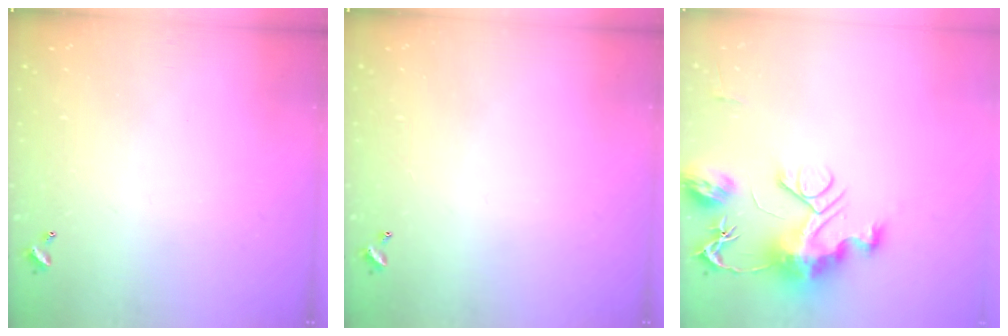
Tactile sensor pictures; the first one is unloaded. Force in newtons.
{"total": 0.0}
{"total": 13.2, "press": 13.2, "slide": 1.1}